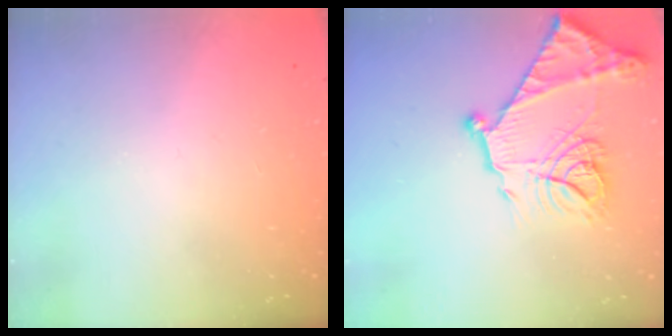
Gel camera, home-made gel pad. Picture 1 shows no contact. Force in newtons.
{"total": 20.7, "press": 20.6, "slide": 2.0}